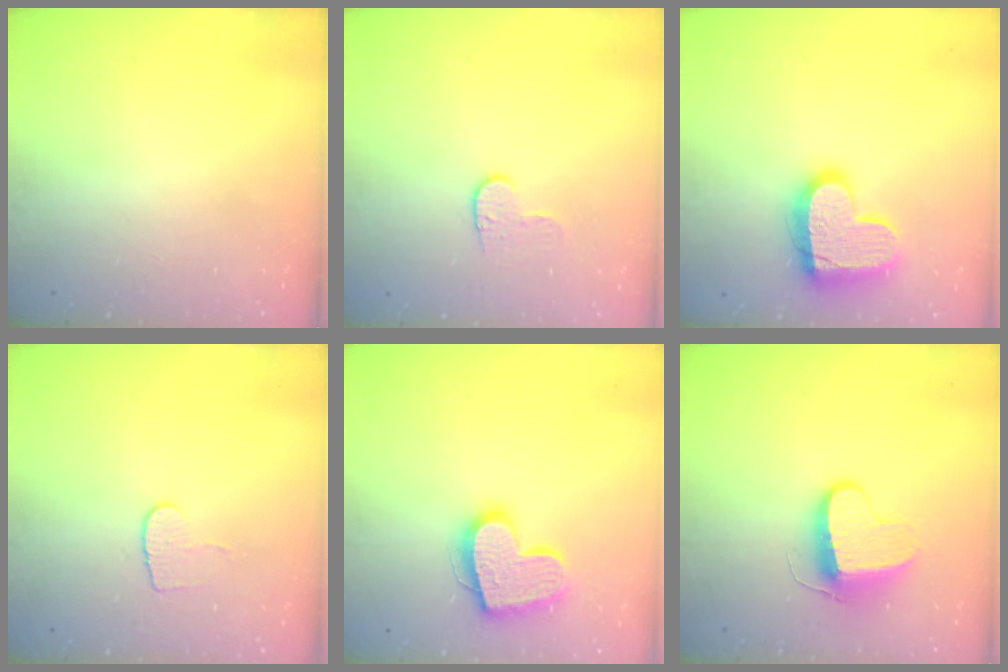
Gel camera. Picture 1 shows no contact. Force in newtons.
{"total": 5.3, "press": 5.2, "slide": 0.5}
{"total": 15.7, "press": 15.6, "slide": 1.1}
{"total": 6.6, "press": 6.6, "slide": 0.6}
{"total": 16.9, "press": 16.9, "slide": 1.3}
{"total": 9.2, "press": 9.2, "slide": 0.3}